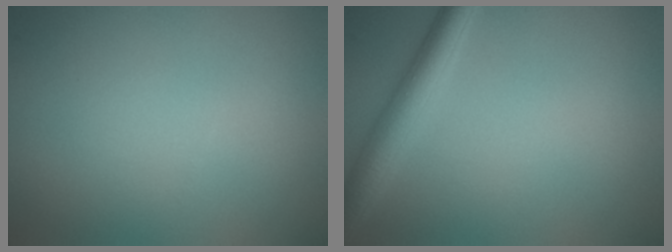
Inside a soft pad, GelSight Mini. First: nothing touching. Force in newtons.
{"total": 3.8, "press": 3.8, "slide": 0.1}